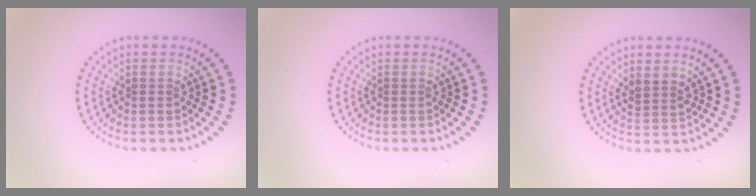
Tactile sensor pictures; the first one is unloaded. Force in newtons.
{"total": 0.0}
{"total": 1.6, "press": 1.3, "slide": 0.9}